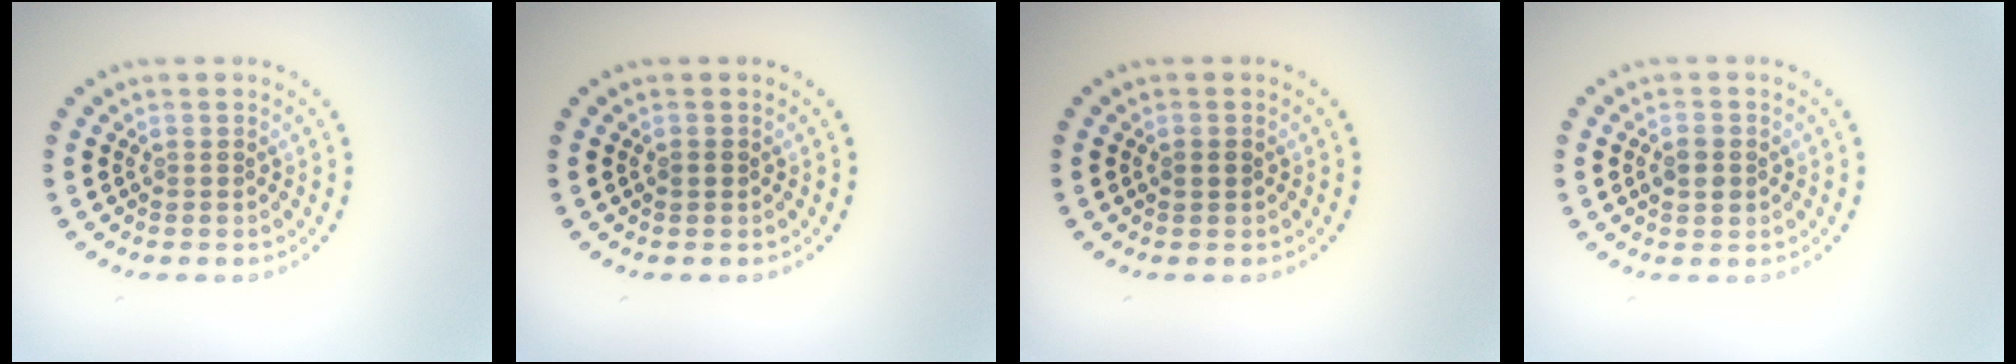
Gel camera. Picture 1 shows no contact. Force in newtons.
{"total": 0.8, "press": 0.8, "slide": 0.1}
{"total": 0.9, "press": 0.9, "slide": 0.1}
{"total": 2.2, "press": 2.2, "slide": 0.1}